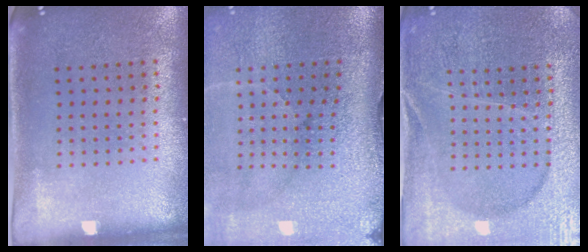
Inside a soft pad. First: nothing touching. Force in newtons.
{"total": 5.0, "press": 3.9, "slide": 3.1}
{"total": 4.2, "press": 4.0, "slide": 1.3}